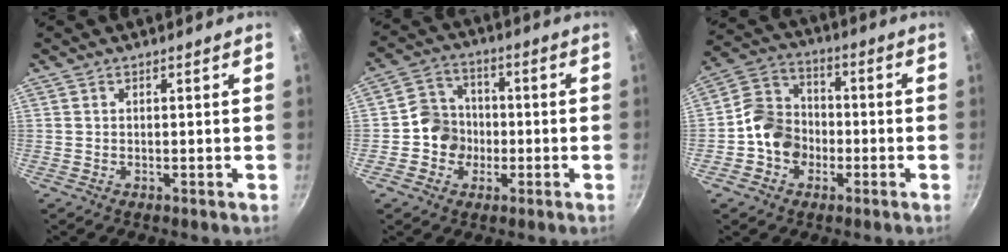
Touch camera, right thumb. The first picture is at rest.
{"total": 7.9, "force": [-1.5, 7.3, 2.7], "torque": [-0.007, 0.024, -0.044]}
{"total": 10.0, "force": [-2.6, 8.5, 4.6], "torque": [-0.052, 0.034, -0.065]}